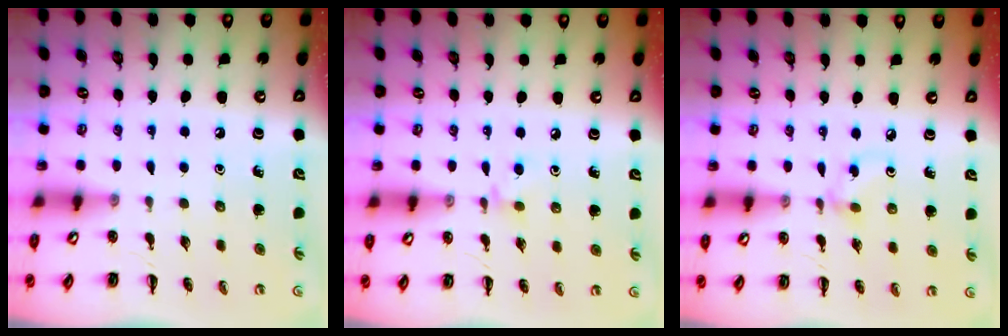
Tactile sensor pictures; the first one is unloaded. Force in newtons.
{"total": 3.7, "press": 3.4, "slide": 1.5}
{"total": 3.6, "press": 3.4, "slide": 1.4}